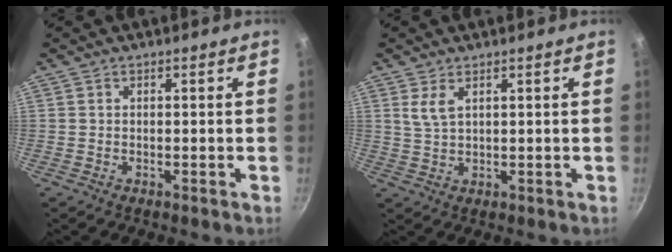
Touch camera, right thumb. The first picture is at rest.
{"total": 3.2, "force": [1.6, 1.4, 2.4], "torque": [-0.051, -0.004, 0.041]}